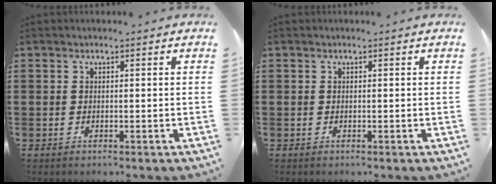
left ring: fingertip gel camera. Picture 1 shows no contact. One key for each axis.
{"total": 0.0}